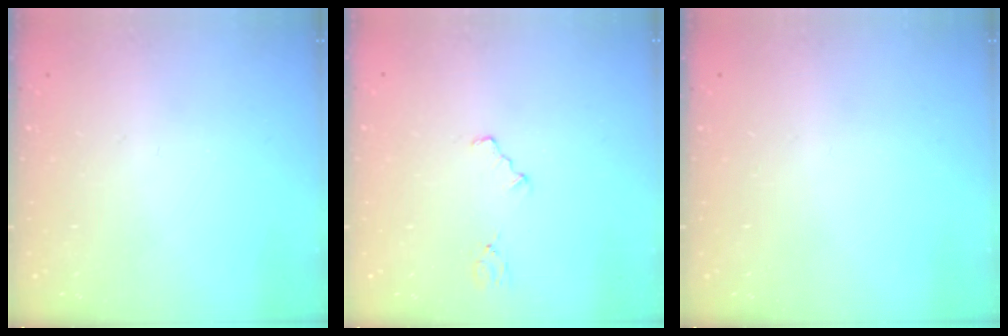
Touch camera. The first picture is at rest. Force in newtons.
{"total": 3.9, "press": 3.8, "slide": 0.5}
{"total": 0.0}